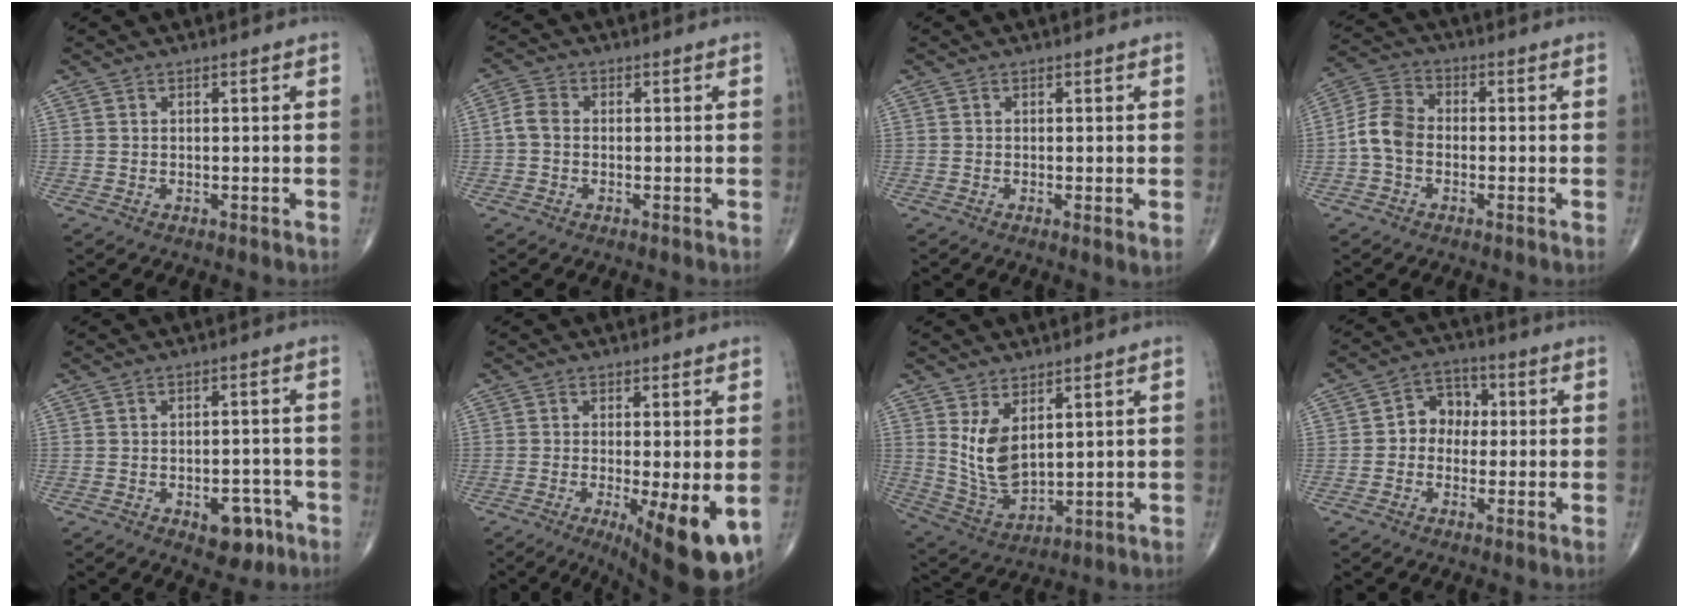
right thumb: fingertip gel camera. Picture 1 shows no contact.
{"total": 3.2, "force": [-0.4, 2.3, 2.1], "torque": [-0.042, 0.008, -0.016]}
{"total": 1.6, "force": [-0.2, 0.2, 1.6], "torque": [-0.034, -0.008, -0.007]}
{"total": 7.0, "force": [-1.5, 5.1, 4.6], "torque": [-0.086, 0.024, -0.043]}
{"total": 6.2, "force": [-3.0, 3.5, 4.1], "torque": [-0.030, 0.017, -0.034]}
{"total": 12.8, "force": [-4.1, 3.3, 11.7], "torque": [-0.145, -0.022, -0.051]}
{"total": 8.9, "force": [3.0, 4.7, 7.0], "torque": [-0.125, -0.029, 0.077]}
{"total": 8.5, "force": [0.2, 7.1, 4.7], "torque": [-0.039, 0.027, -0.011]}